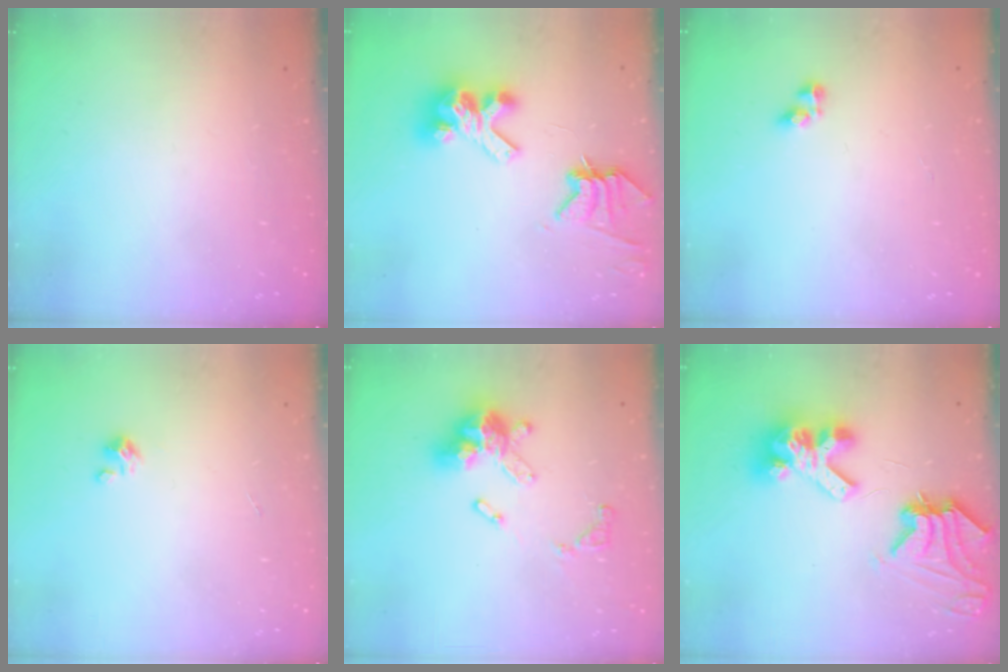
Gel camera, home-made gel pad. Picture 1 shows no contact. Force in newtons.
{"total": 10.4, "press": 10.3, "slide": 1.0}
{"total": 3.0, "press": 2.9, "slide": 0.9}
{"total": 1.5, "press": 1.5, "slide": 0.1}
{"total": 15.2, "press": 15.1, "slide": 1.7}
{"total": 12.4, "press": 12.3, "slide": 1.4}